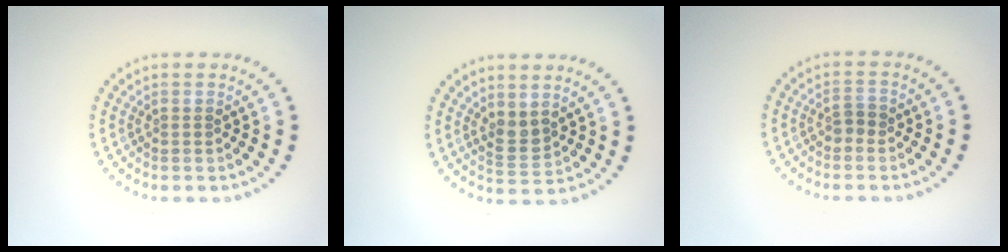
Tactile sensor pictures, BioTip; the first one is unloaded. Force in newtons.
{"total": 1.8, "press": 1.6, "slide": 0.8}
{"total": 1.2, "press": 1.1, "slide": 0.5}